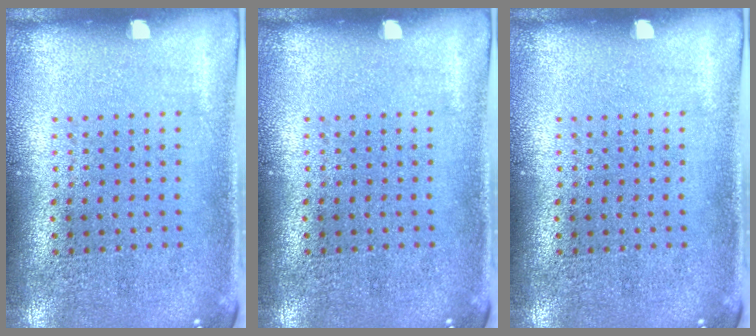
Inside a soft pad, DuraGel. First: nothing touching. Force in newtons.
{"total": 0.0}
{"total": 0.0}